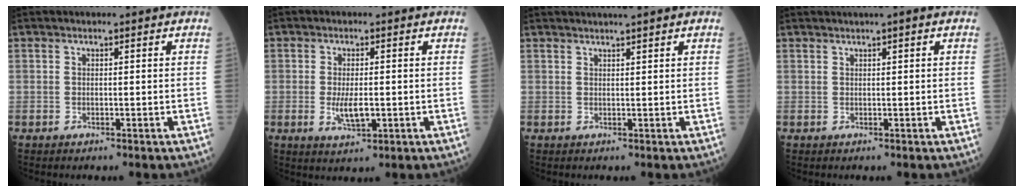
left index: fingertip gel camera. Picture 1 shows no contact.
{"total": 4.3, "force": [-1.0, 1.6, 3.9], "torque": [-0.078, -0.006, -0.012]}
{"total": 3.0, "force": [2.5, -0.2, 1.6], "torque": [-0.016, 0.018, 0.039]}
{"total": 1.5, "force": [0.9, -0.1, 1.2], "torque": [-0.019, 0.010, 0.015]}